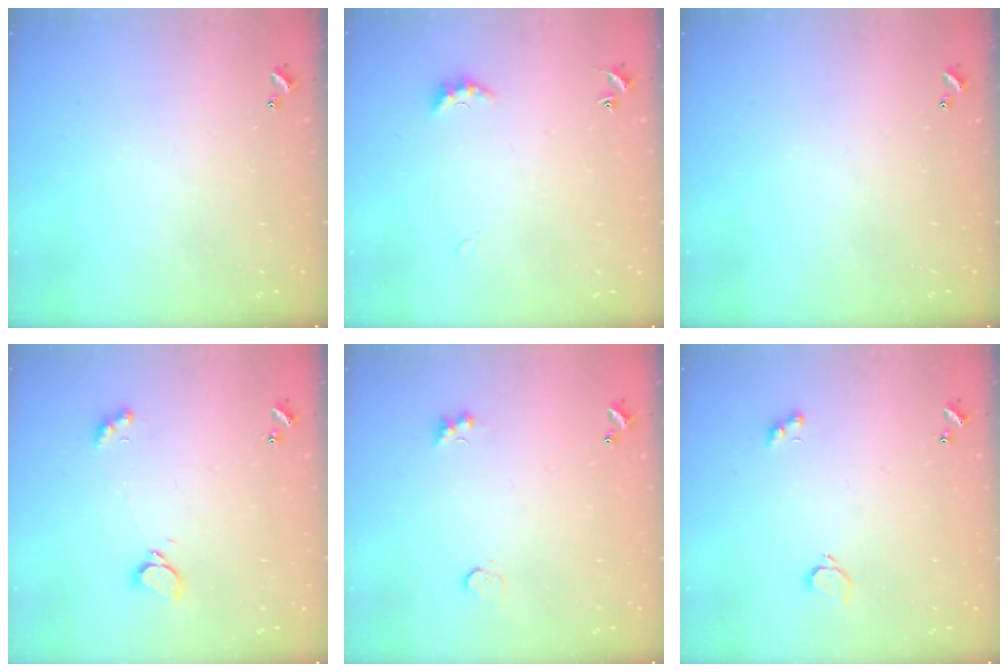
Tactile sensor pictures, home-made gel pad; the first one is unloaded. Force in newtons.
{"total": 2.0, "press": 1.9, "slide": 0.6}
{"total": 0.0}
{"total": 1.8, "press": 1.7, "slide": 0.6}
{"total": 2.1, "press": 2.0, "slide": 0.6}
{"total": 2.1, "press": 2.0, "slide": 0.5}